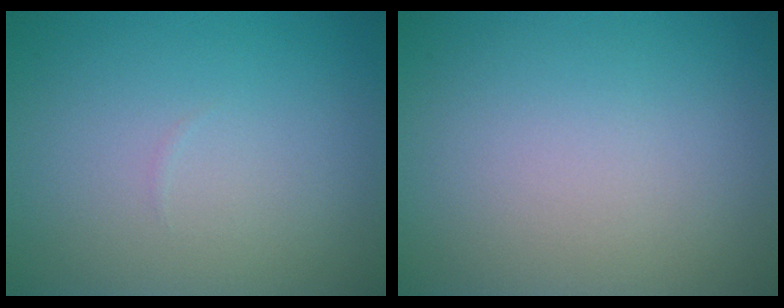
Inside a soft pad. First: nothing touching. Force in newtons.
{"total": 0.0}